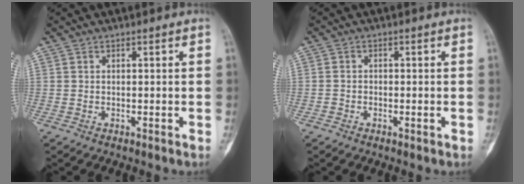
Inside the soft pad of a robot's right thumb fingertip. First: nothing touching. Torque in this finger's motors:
{"motor_torque": [0.23, 0.35, -0.08, 0.09, -0.01]}